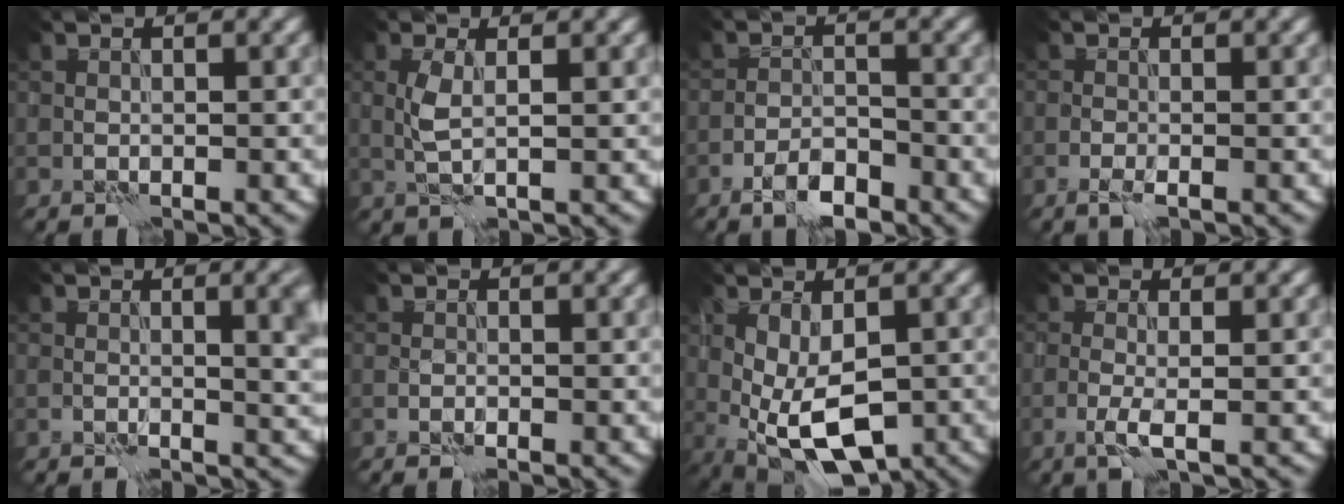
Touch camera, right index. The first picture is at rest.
{"total": 1.9, "force": [0.5, 0.2, 1.8], "torque": [-0.046, 0.001, 0.010]}
{"total": 3.4, "force": [-2.6, 1.0, 1.9], "torque": [-0.031, 0.003, -0.050]}
{"total": 1.1, "force": [-0.6, 0.0, 0.9], "torque": [-0.021, -0.002, -0.014]}
{"total": 3.7, "force": [0.2, 1.0, 3.6], "torque": [-0.048, -0.005, 0.002]}
{"total": 0.7, "force": [-0.4, 0.1, 0.6], "torque": [-0.013, 0.000, -0.008]}
{"total": 7.7, "force": [-1.8, 3.7, 6.5], "torque": [-0.130, -0.021, -0.015]}
{"total": 1.8, "force": [-0.6, -0.1, 1.7], "torque": [-0.040, -0.002, -0.015]}